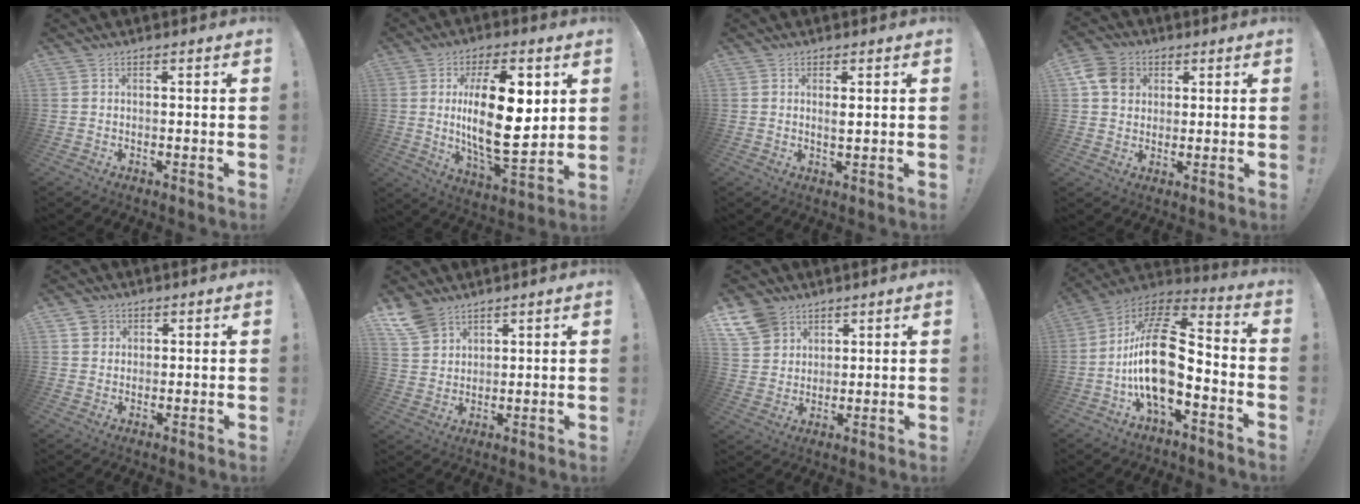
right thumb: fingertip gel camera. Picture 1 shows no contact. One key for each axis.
{"total": 21.0, "fx": 3.4, "fy": 8.7, "fz": 18.8, "tx": -0.316, "ty": -0.015, "tz": 0.048}
{"total": 1.7, "fx": 0.8, "fy": 0.3, "fz": 1.5, "tx": -0.017, "ty": -0.008, "tz": 0.010}
{"total": 8.6, "fx": 3.1, "fy": 7.2, "fz": 3.5, "tx": -0.053, "ty": -0.003, "tz": 0.064}
{"total": 4.0, "fx": 2.2, "fy": 3.3, "fz": 0.6, "tx": 0.001, "ty": -0.008, "tz": 0.039}
{"total": 9.0, "fx": 6.0, "fy": 6.2, "fz": 2.7, "tx": -0.046, "ty": -0.035, "tz": 0.120}
{"total": 9.6, "fx": 6.0, "fy": 7.1, "fz": 2.5, "tx": -0.038, "ty": -0.040, "tz": 0.119}
{"total": 21.4, "fx": -3.9, "fy": 10.6, "fz": 18.2, "tx": -0.354, "ty": 0.028, "tz": -0.063}